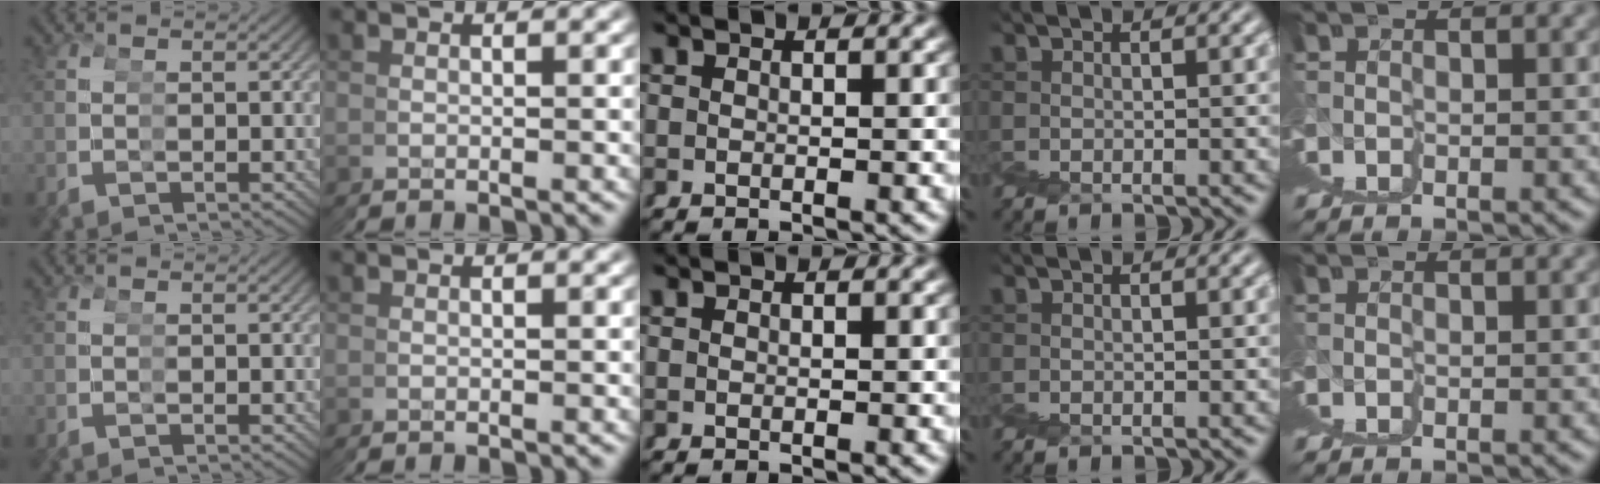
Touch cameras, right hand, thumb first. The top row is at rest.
{}